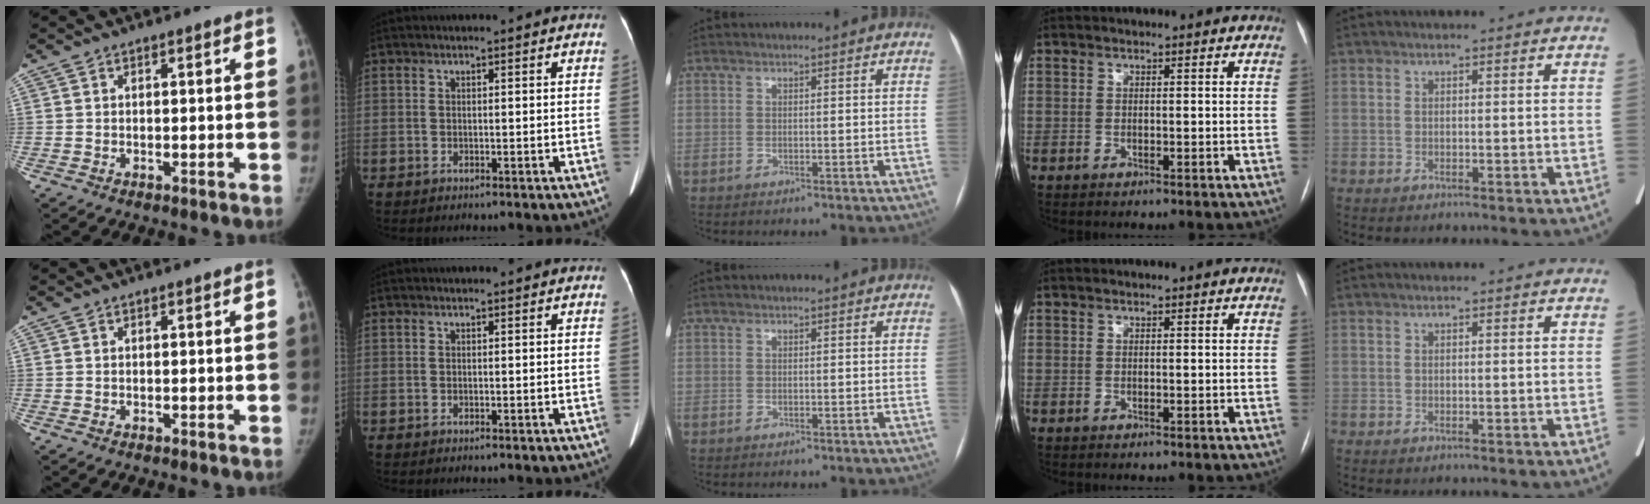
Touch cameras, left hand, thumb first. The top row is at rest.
{}